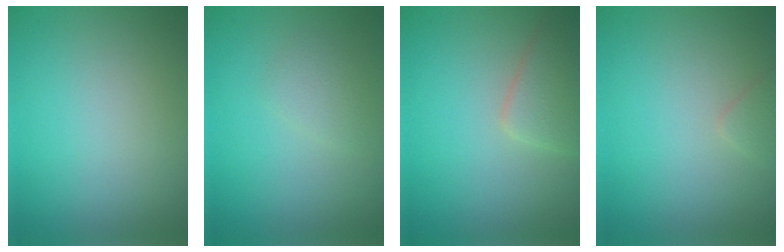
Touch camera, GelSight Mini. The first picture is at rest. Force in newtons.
{"total": 1.1, "press": 1.1, "slide": 0.0}
{"total": 2.5, "press": 2.5, "slide": 0.2}
{"total": 0.8, "press": 0.8, "slide": 0.1}